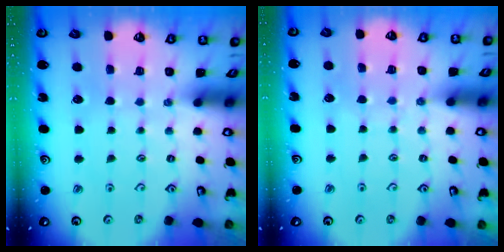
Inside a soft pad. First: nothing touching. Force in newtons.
{"total": 2.6, "press": 2.6, "slide": 0.3}